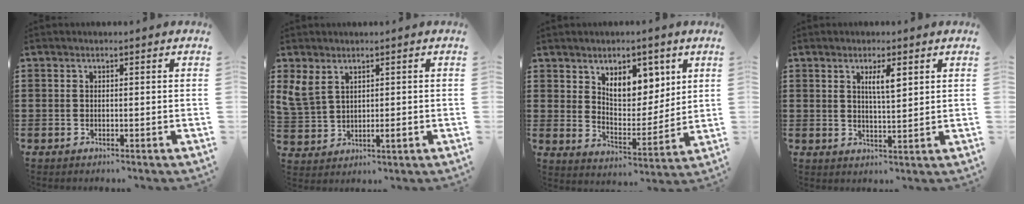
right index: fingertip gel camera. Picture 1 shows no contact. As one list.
[{"total": 3.7, "force": [1.1, 2.3, 2.7], "torque": [-0.080, -0.003, 0.015]}, {"total": 7.8, "force": [4.6, 4.6, 4.2], "torque": [-0.083, -0.012, 0.082]}, {"total": 3.6, "force": [1.6, 0.9, 3.2], "torque": [-0.057, 0.003, 0.023]}]